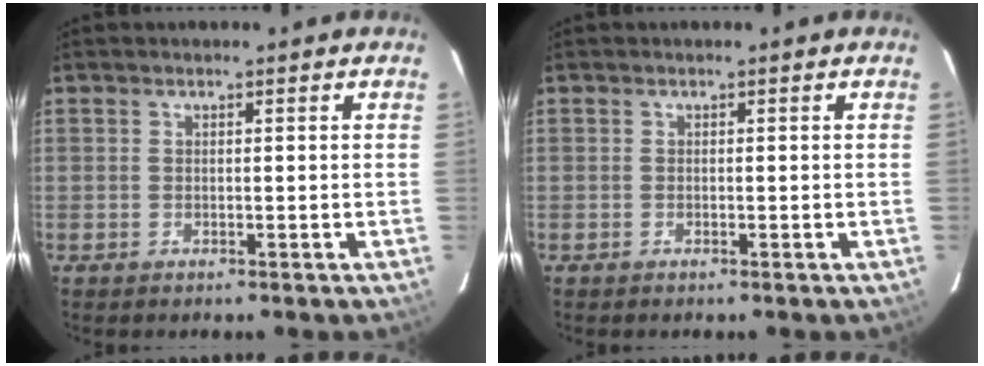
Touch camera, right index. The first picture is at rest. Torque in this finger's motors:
{"motor_torque": [0.03, 0.03, -0.01, 0.00]}